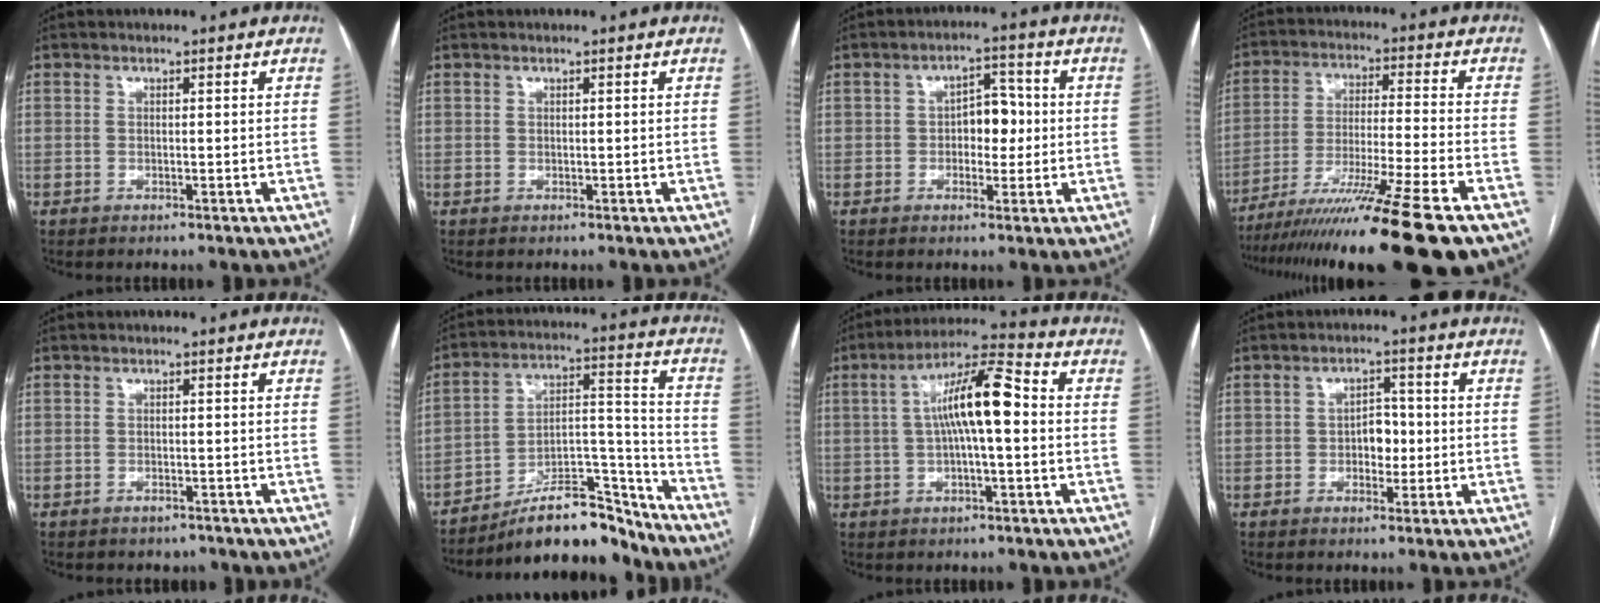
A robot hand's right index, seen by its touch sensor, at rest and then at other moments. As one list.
[{"total": 0.0}, {"total": 5.4, "force": [-0.2, 3.1, 4.4], "torque": [-0.061, 0.017, -0.004]}, {"total": 19.5, "force": [-14.5, -2.0, 12.9], "torque": [-0.198, -0.046, -0.242]}, {"total": 2.0, "force": [-1.6, 1.0, 0.3], "torque": [-0.012, 0.001, -0.020]}, {"total": 19.8, "force": [-16.8, 5.5, 9.0], "torque": [-0.131, 0.045, -0.272]}, {"total": 10.9, "force": [0.6, 1.8, 10.7], "torque": [-0.192, 0.031, 0.006]}, {"total": 3.8, "force": [-0.6, 2.4, 2.9], "torque": [-0.040, 0.011, -0.010]}]